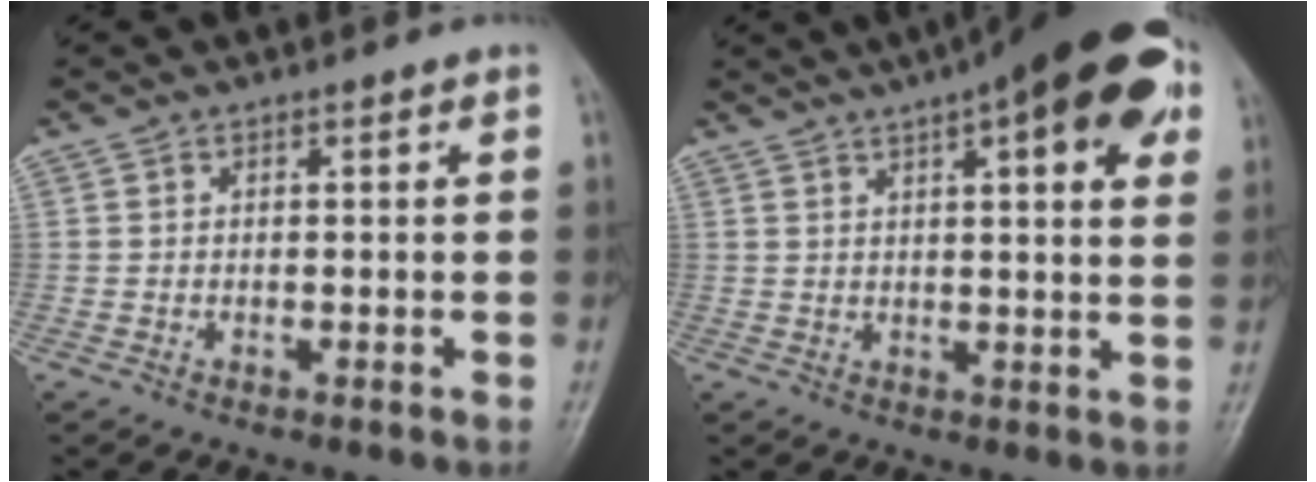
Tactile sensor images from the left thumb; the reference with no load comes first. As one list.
[{"total": 19.5, "force": [9.5, 5.7, 16.0], "torque": [-0.207, 0.007, 0.127]}]